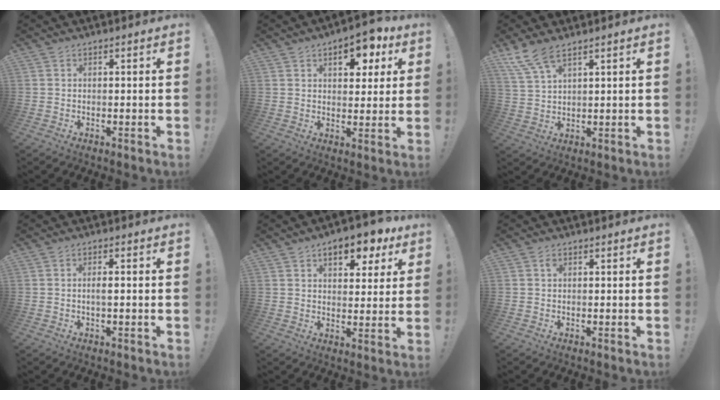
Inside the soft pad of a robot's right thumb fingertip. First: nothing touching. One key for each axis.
{"total": 9.6, "fx": 4.5, "fy": 5.6, "fz": 6.3, "tx": -0.069, "ty": -0.016, "tz": 0.075}
{"total": 7.5, "fx": 5.6, "fy": 2.2, "fz": 4.5, "tx": -0.105, "ty": -0.019, "tz": 0.110}
{"total": 2.2, "fx": -0.5, "fy": 0.3, "fz": 2.1, "tx": -0.037, "ty": 0.002, "tz": -0.011}
{"total": 9.9, "fx": 5.5, "fy": 5.3, "fz": 6.4, "tx": -0.084, "ty": -0.027, "tz": 0.095}
{"total": 0.6, "fx": 0.3, "fy": 0.4, "fz": 0.3, "tx": -0.007, "ty": 0.001, "tz": 0.005}